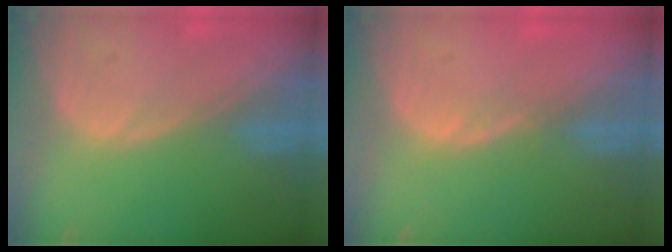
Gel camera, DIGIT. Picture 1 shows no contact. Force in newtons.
{"total": 1.1, "press": 1.0, "slide": 0.5}